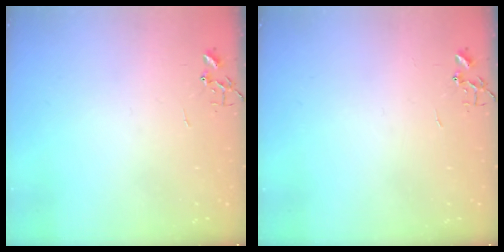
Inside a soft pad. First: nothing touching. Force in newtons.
{"total": 0.0}